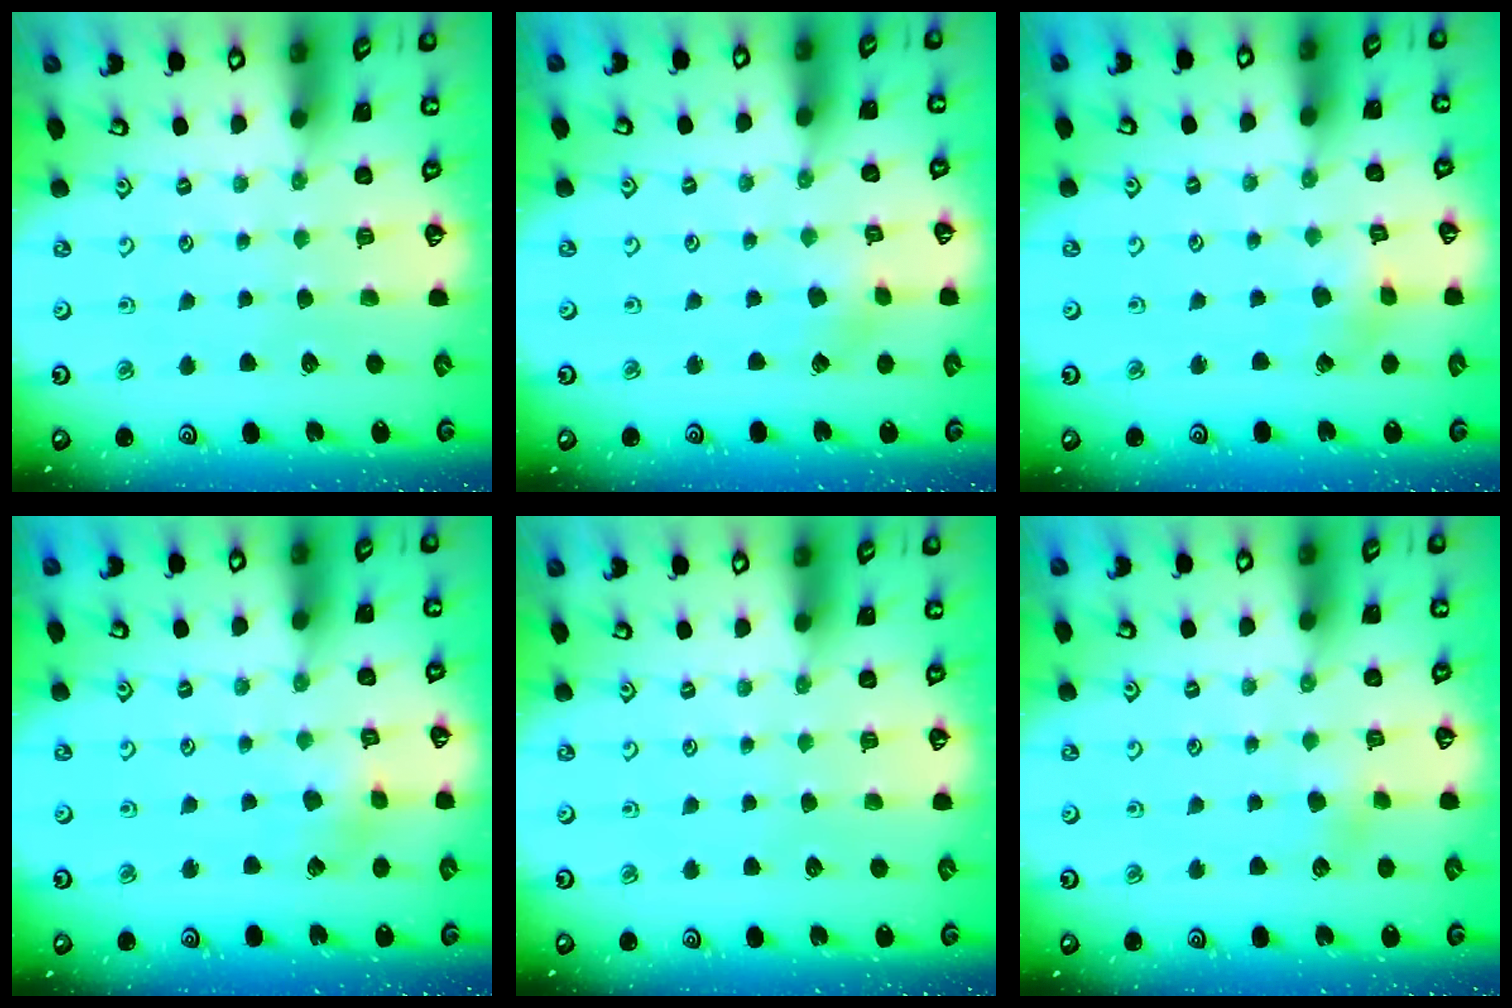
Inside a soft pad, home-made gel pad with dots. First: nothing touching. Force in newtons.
{"total": 2.1, "press": 2.1, "slide": 0.2}
{"total": 2.9, "press": 2.8, "slide": 0.3}
{"total": 3.1, "press": 3.1, "slide": 0.4}
{"total": 0.0}
{"total": 3.0, "press": 2.9, "slide": 0.5}